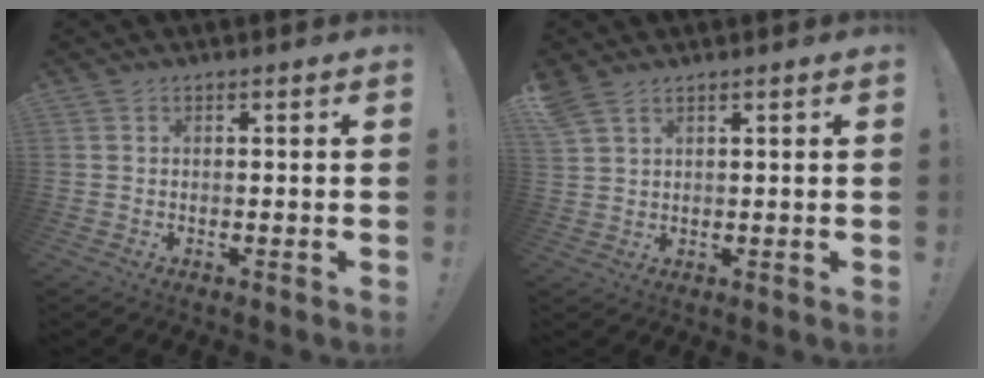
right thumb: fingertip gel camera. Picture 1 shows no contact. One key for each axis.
{"total": 3.9, "fx": 2.9, "fy": 1.7, "fz": 1.9, "tx": -0.042, "ty": -0.011, "tz": 0.059}